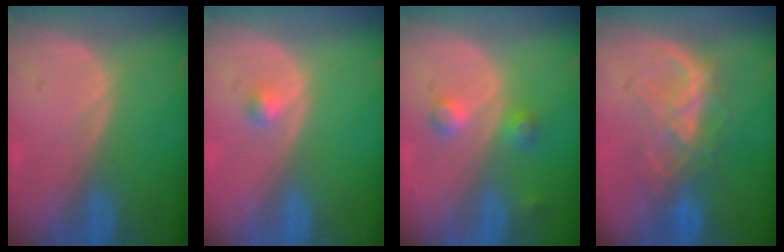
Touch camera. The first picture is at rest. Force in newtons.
{"total": 1.1, "press": 1.1, "slide": 0.1}
{"total": 3.5, "press": 3.4, "slide": 0.7}
{"total": 6.6, "press": 6.6, "slide": 0.4}